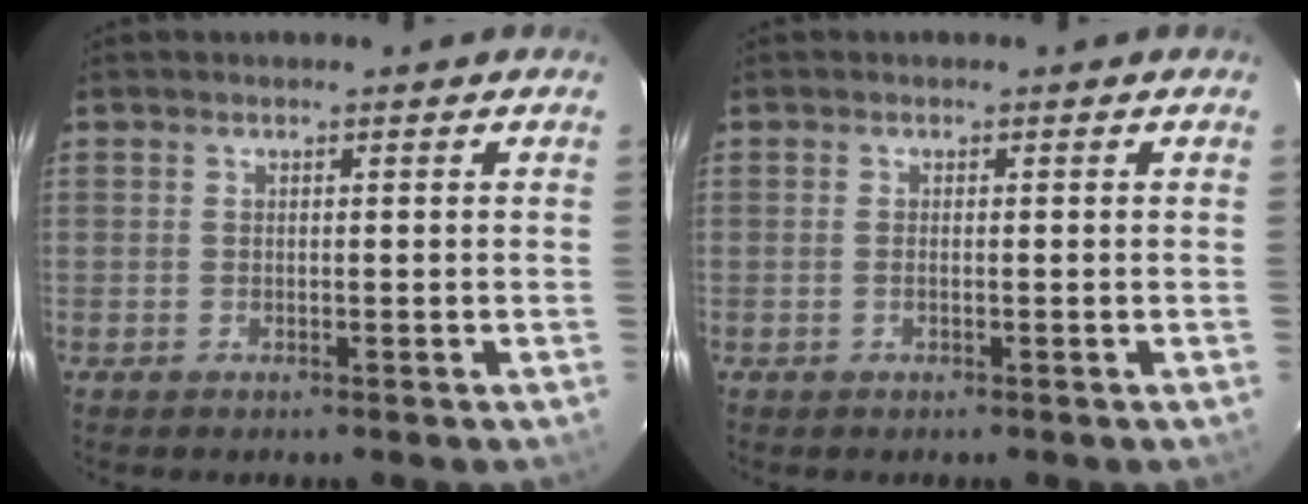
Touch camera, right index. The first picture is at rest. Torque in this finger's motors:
{"motor_torque": [-0.29, 0.01, -0.10, 0.00]}